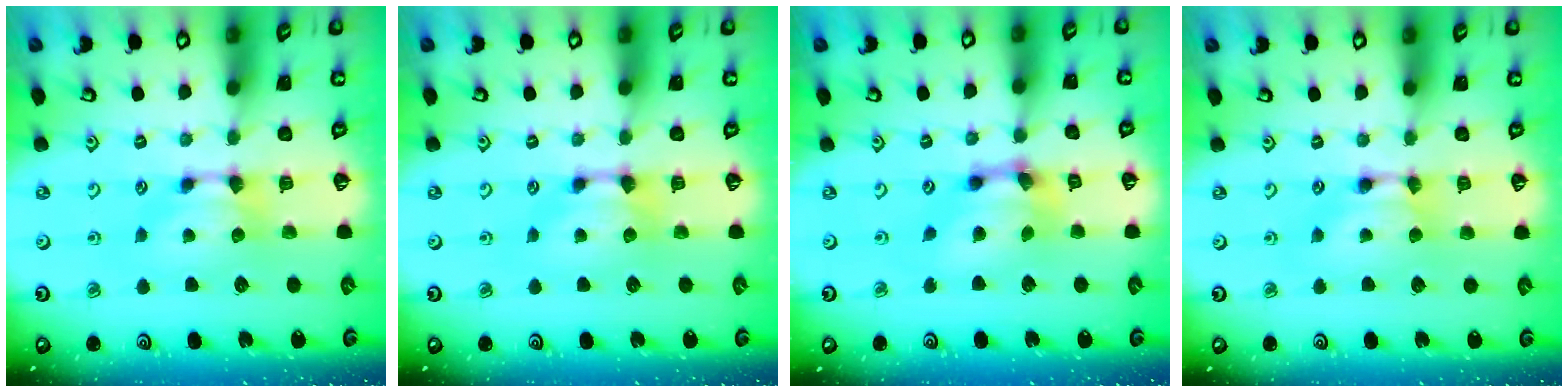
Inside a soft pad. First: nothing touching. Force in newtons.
{"total": 0.0}
{"total": 5.7, "press": 5.3, "slide": 2.2}
{"total": 1.7, "press": 1.7, "slide": 0.1}